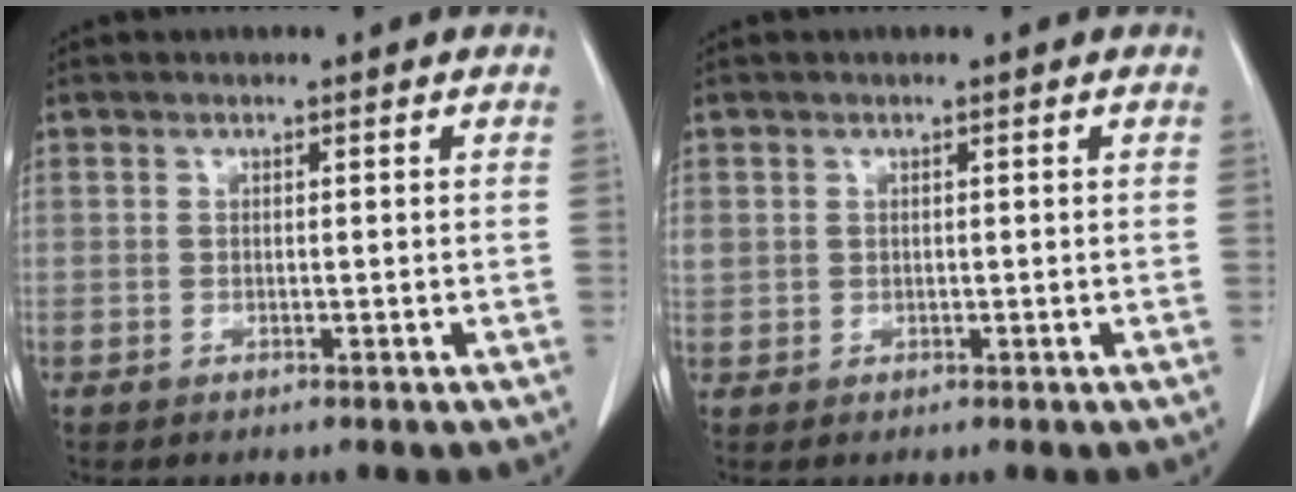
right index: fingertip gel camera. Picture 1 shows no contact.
{"total": 2.2, "force": [0.6, 2.0, 0.6], "torque": [-0.019, 0.016, 0.018]}